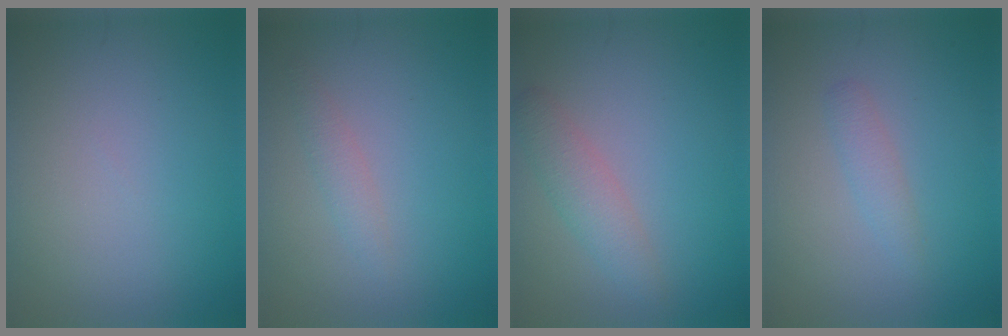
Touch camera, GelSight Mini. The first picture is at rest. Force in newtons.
{"total": 1.3, "press": 1.3, "slide": 0.0}
{"total": 2.5, "press": 2.5, "slide": 0.2}
{"total": 1.4, "press": 1.4, "slide": 0.1}